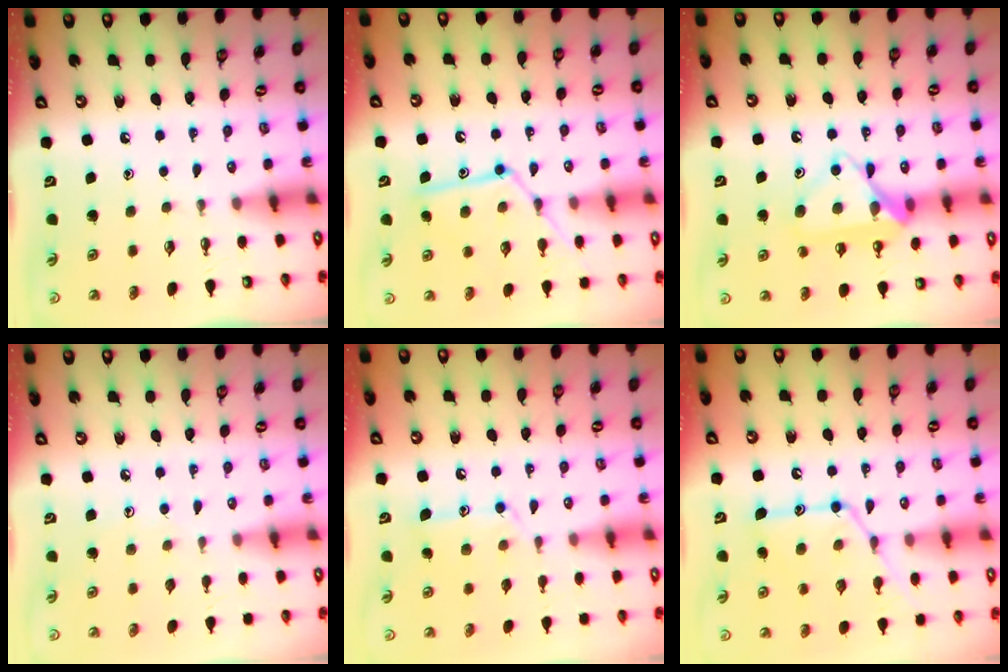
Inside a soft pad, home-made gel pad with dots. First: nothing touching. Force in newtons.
{"total": 13.0, "press": 13.0, "slide": 1.0}
{"total": 14.5, "press": 14.5, "slide": 0.8}
{"total": 3.9, "press": 3.8, "slide": 0.4}
{"total": 12.8, "press": 12.8, "slide": 0.8}
{"total": 15.9, "press": 15.9, "slide": 1.4}